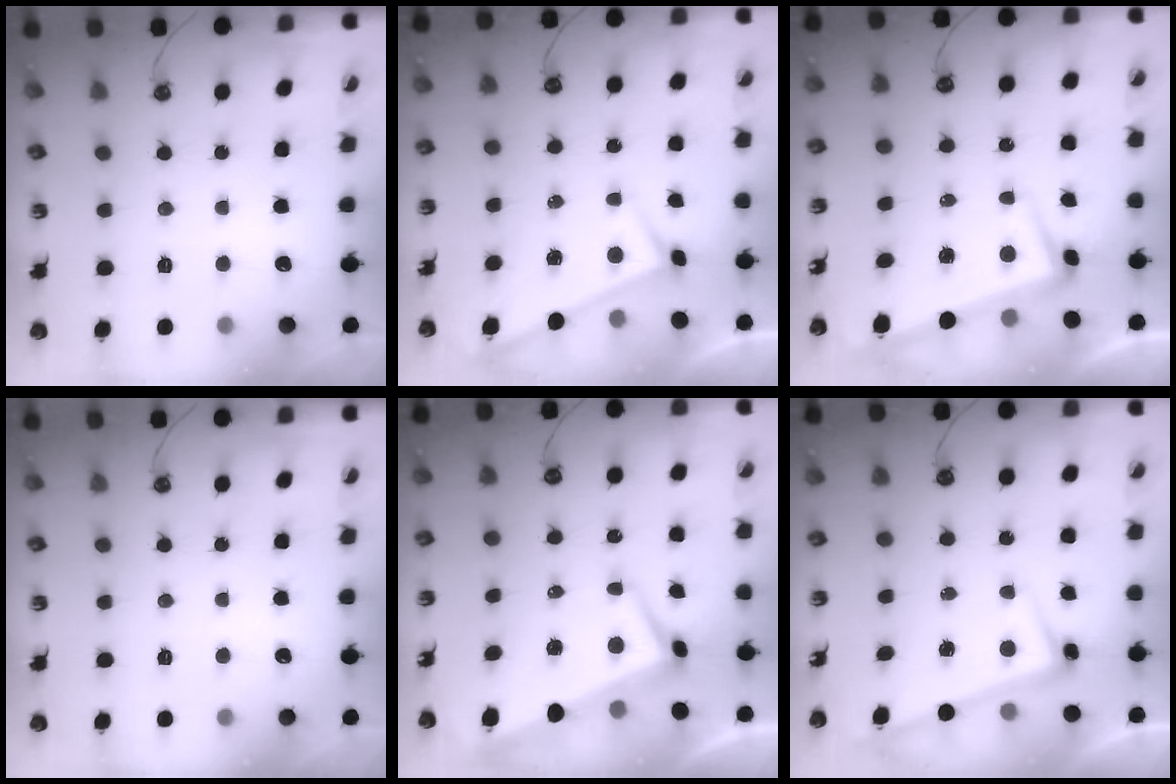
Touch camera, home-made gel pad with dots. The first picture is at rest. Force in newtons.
{"total": 3.1, "press": 3.1, "slide": 0.2}
{"total": 2.2, "press": 0.7, "slide": 2.1}
{"total": 0.0}
{"total": 1.7, "press": 1.1, "slide": 1.3}
{"total": 2.6, "press": 2.5, "slide": 0.7}